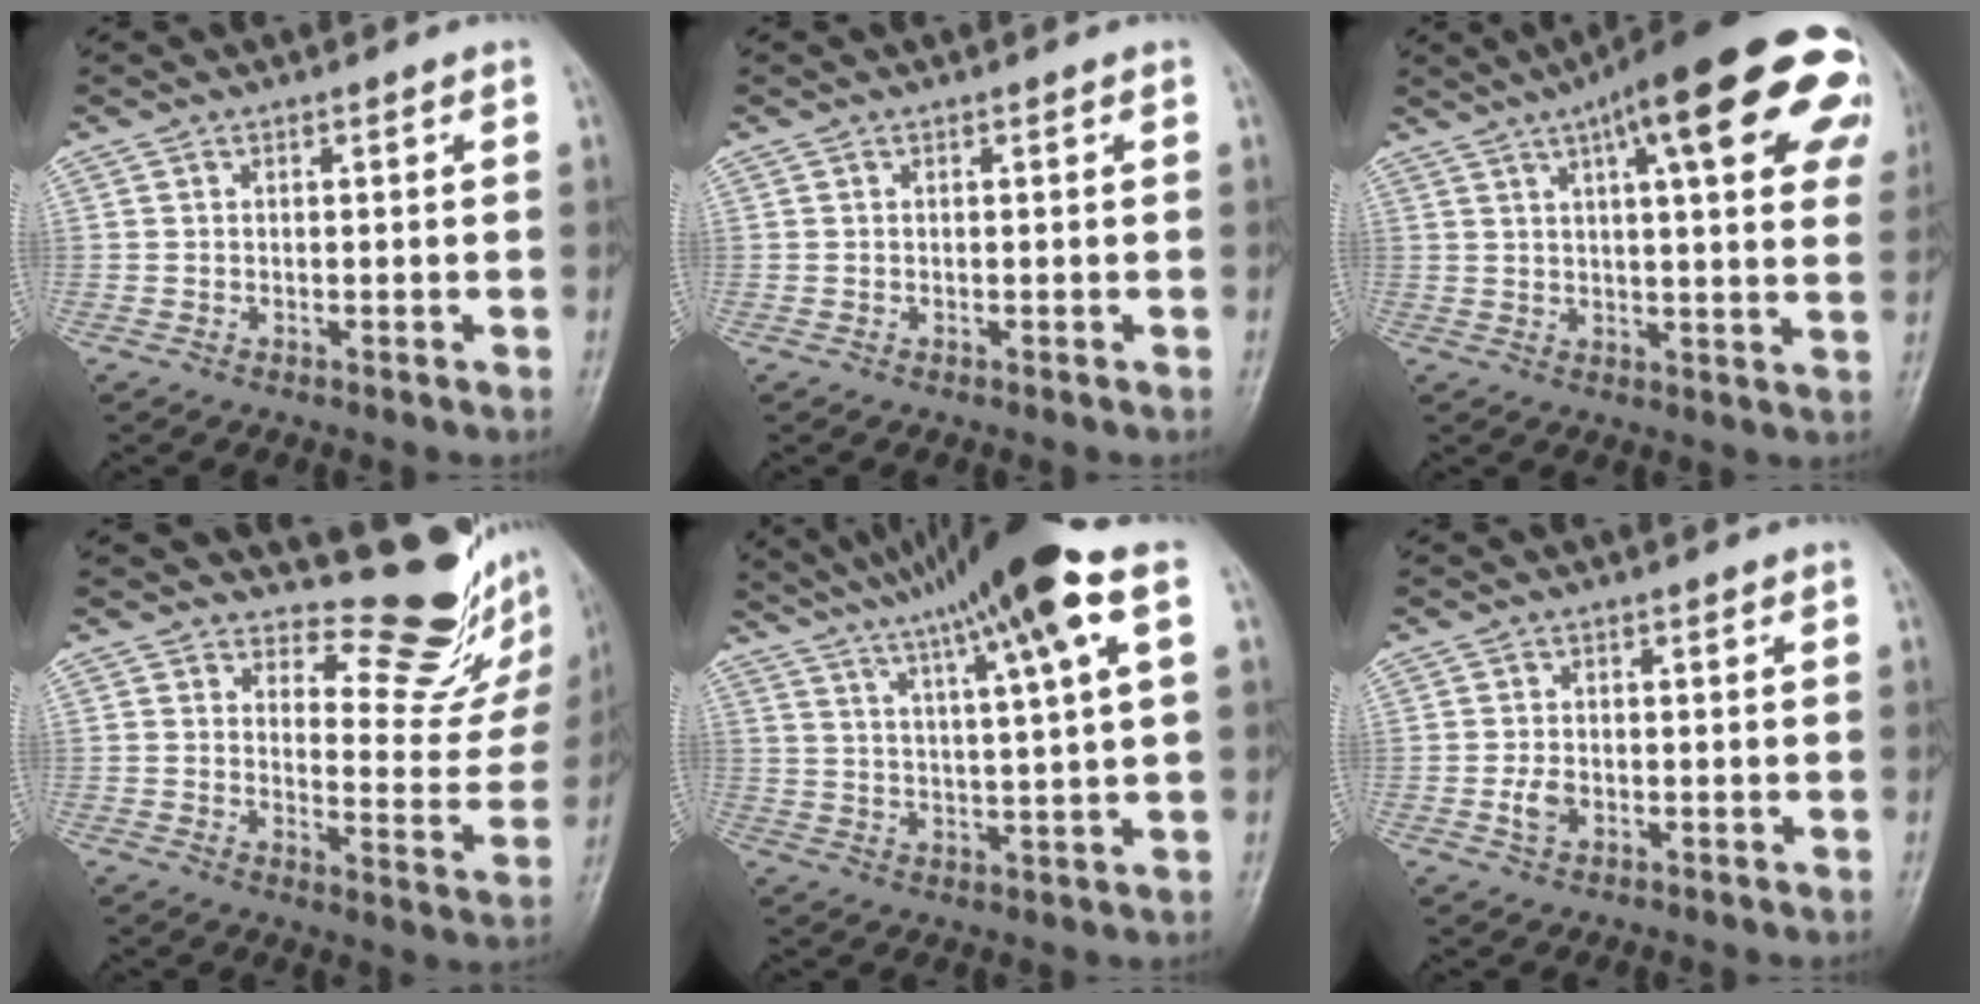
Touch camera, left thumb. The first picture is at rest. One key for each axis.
{"total": 0.0}
{"total": 27.2, "fx": 11.9, "fy": 7.3, "fz": 23.4, "tx": -0.264, "ty": 0.019, "tz": 0.153}
{"total": 14.9, "fx": 12.6, "fy": 5.5, "fz": 5.7, "tx": -0.027, "ty": -0.131, "tz": 0.152}
{"total": 18.4, "fx": 10.7, "fy": 0.9, "fz": 15.0, "tx": -0.244, "ty": 0.007, "tz": 0.167}
{"total": 2.8, "fx": -0.8, "fy": 1.9, "fz": 1.9, "tx": -0.036, "ty": 0.005, "tz": -0.016}